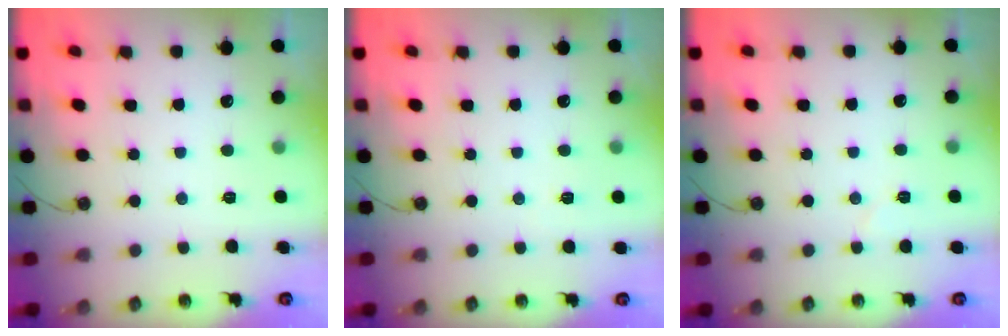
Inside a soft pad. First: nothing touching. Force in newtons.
{"total": 1.6, "press": 1.5, "slide": 0.5}
{"total": 3.7, "press": 3.6, "slide": 0.8}